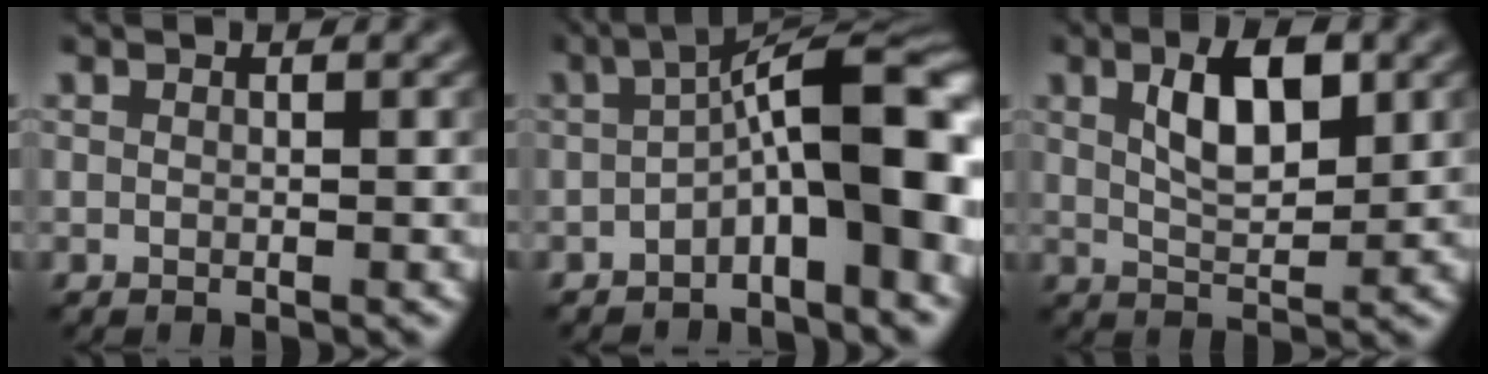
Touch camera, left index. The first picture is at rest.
{"total": 8.7, "force": [-1.3, 2.2, 8.3], "torque": [-0.123, 0.025, -0.033]}
{"total": 5.2, "force": [1.8, 2.2, 4.3], "torque": [-0.081, 0.006, 0.031]}